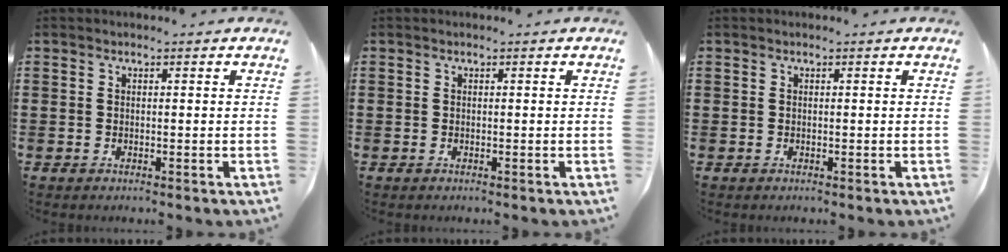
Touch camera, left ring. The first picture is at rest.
{"total": 0.0}
{"total": 0.0}